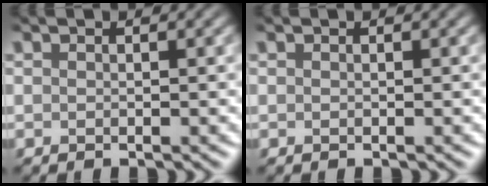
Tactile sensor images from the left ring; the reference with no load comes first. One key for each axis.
{"total": 0.0}